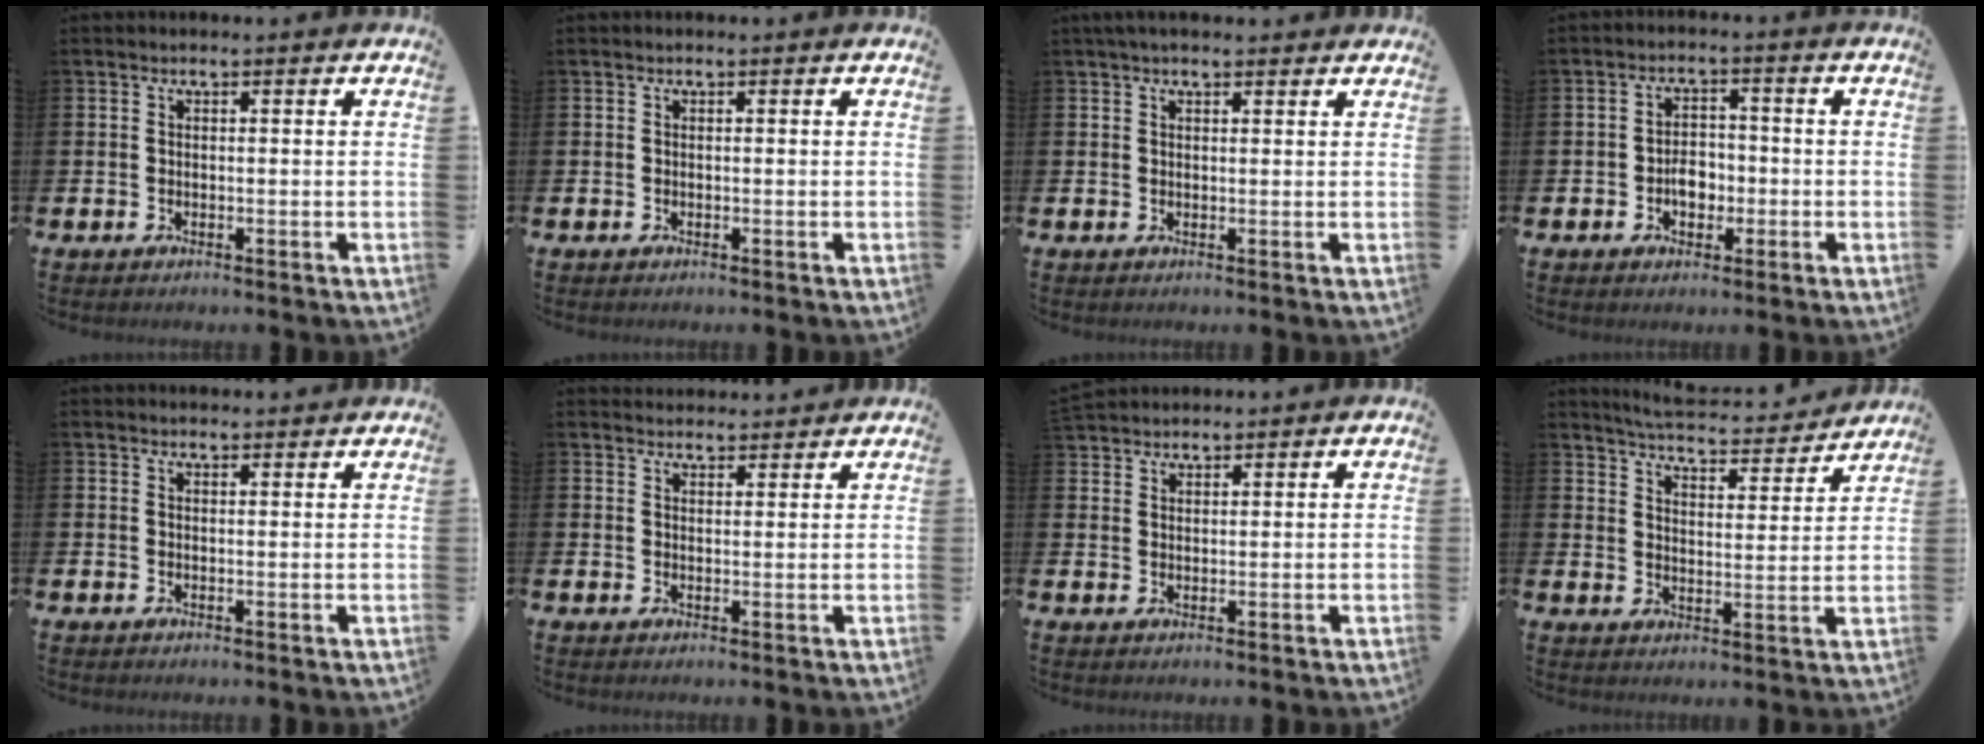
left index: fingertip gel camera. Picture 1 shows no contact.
{"total": 0.0}
{"total": 1.8, "force": [1.6, 0.4, 0.7], "torque": [-0.016, 0.004, 0.028]}
{"total": 3.4, "force": [-0.9, 2.5, 2.2], "torque": [-0.027, -0.002, -0.022]}
{"total": 1.4, "force": [1.4, 0.2, 0.0], "torque": [0.007, -0.005, 0.024]}
{"total": 2.6, "force": [2.6, 0.6, -0.1], "torque": [0.005, -0.014, 0.045]}
{"total": 2.5, "force": [2.5, 0.5, -0.1], "torque": [-0.003, -0.007, 0.047]}
{"total": 5.7, "force": [5.6, 0.5, 1.1], "torque": [-0.040, -0.042, 0.095]}